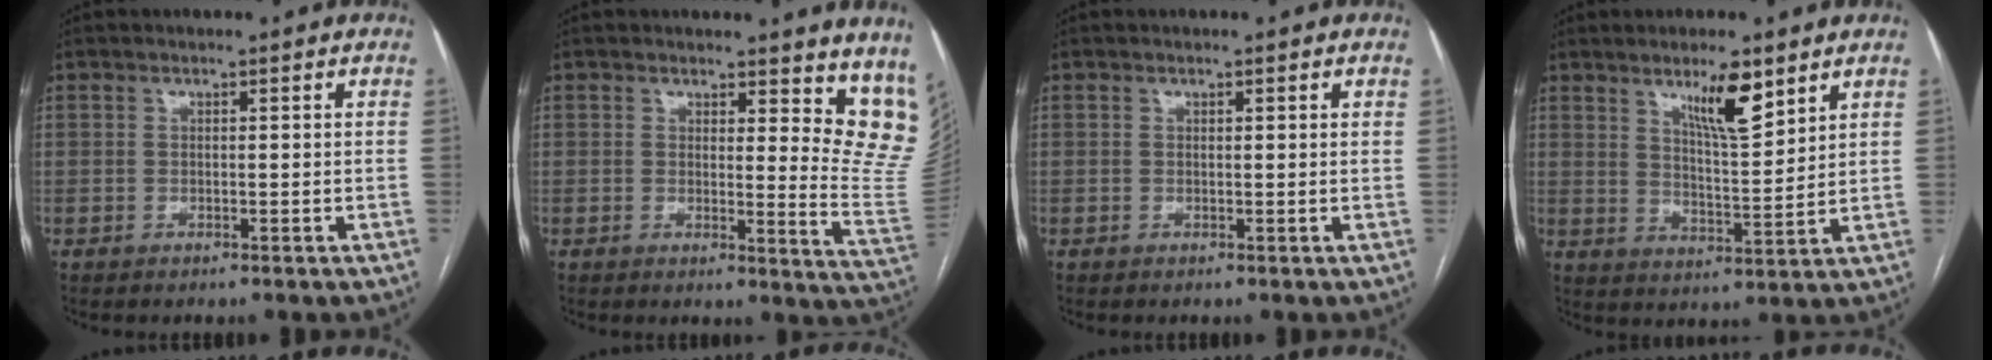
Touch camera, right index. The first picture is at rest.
{"total": 11.5, "force": [9.5, 3.2, 5.6], "torque": [-0.032, -0.053, 0.077]}
{"total": 0.6, "force": [0.4, 0.1, 0.4], "torque": [-0.006, 0.001, 0.003]}
{"total": 8.1, "force": [5.2, 1.4, 6.0], "torque": [-0.107, -0.007, 0.091]}